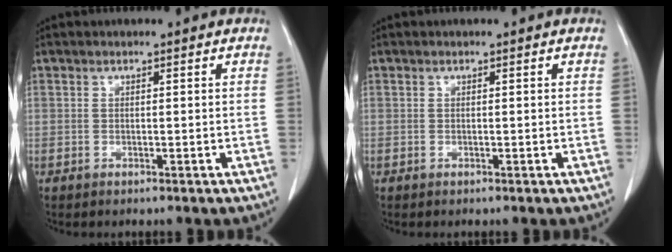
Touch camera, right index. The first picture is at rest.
{"total": 0.0}